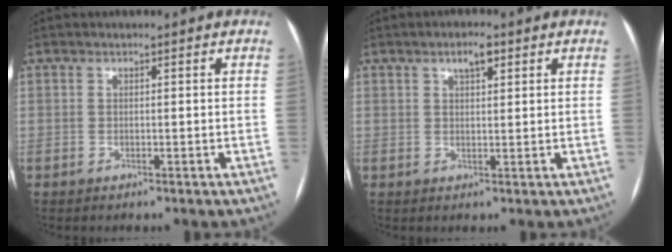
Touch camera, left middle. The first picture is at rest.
{"total": 2.9, "force": [1.6, 1.0, 2.2], "torque": [-0.038, 0.006, 0.027]}